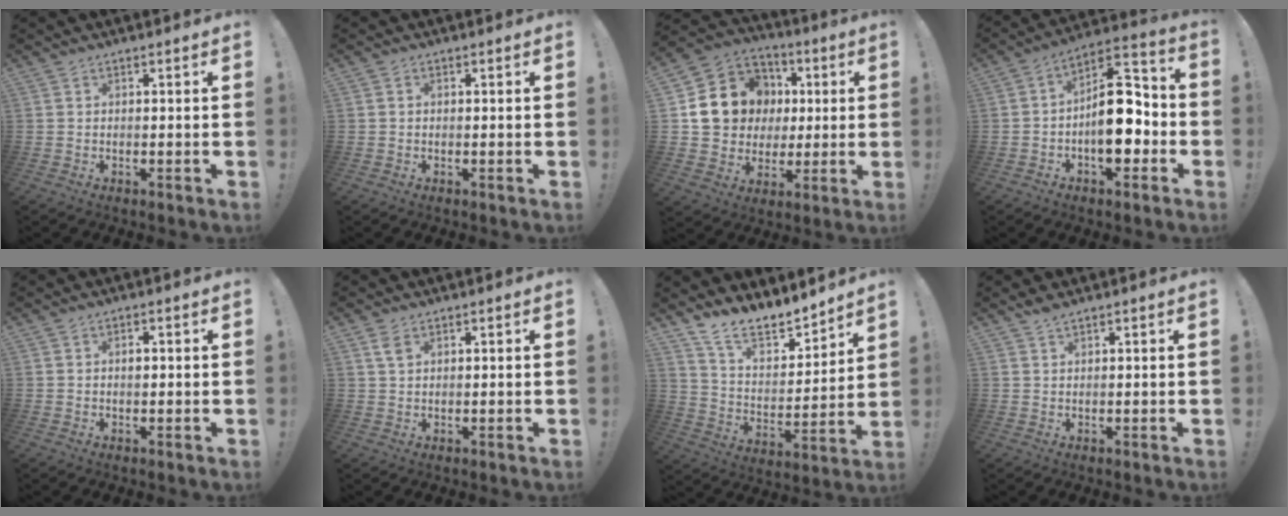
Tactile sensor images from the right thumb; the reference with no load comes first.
{"total": 0.5, "force": [-0.1, 0.5, 0.2], "torque": [-0.011, 0.005, -0.002]}
{"total": 16.9, "force": [3.5, 14.9, 7.1], "torque": [-0.100, 0.003, 0.099]}
{"total": 16.4, "force": [-2.3, 9.2, 13.4], "torque": [-0.189, 0.021, -0.031]}
{"total": 1.2, "force": [0.3, 0.8, 0.8], "torque": [-0.002, -0.002, 0.000]}
{"total": 3.1, "force": [1.6, 1.6, 2.1], "torque": [-0.029, -0.005, 0.026]}
{"total": 12.2, "force": [11.3, 3.1, 3.3], "torque": [-0.070, -0.097, 0.206]}
{"total": 1.8, "force": [1.5, 0.3, 1.0], "torque": [-0.013, -0.005, 0.025]}